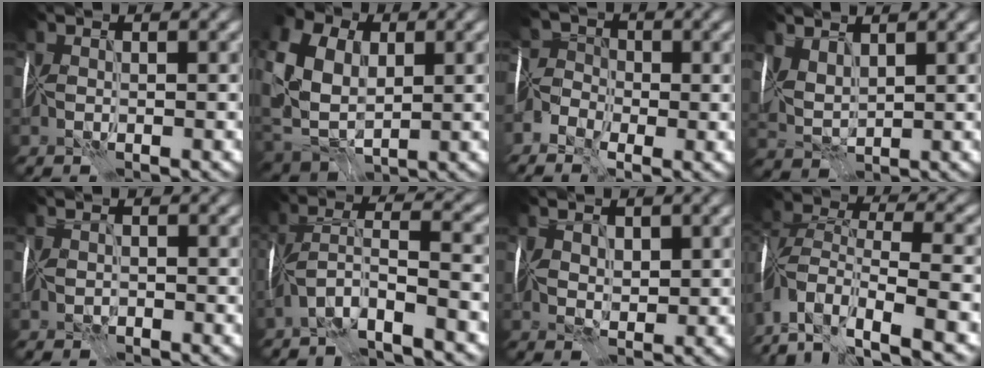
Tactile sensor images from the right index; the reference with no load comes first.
{"total": 10.4, "force": [1.6, 7.3, 7.1], "torque": [-0.166, 0.007, 0.023]}
{"total": 6.3, "force": [-3.2, 4.4, 3.1], "torque": [-0.043, -0.002, -0.061]}
{"total": 3.7, "force": [2.4, 1.8, 2.1], "torque": [-0.058, 0.009, 0.050]}
{"total": 0.6, "force": [0.0, 0.4, 0.4], "torque": [-0.011, 0.001, -0.001]}
{"total": 5.6, "force": [-3.4, 1.0, 4.4], "torque": [-0.083, 0.014, -0.074]}
{"total": 2.3, "force": [1.2, 1.4, 1.4], "torque": [-0.030, 0.001, 0.021]}
{"total": 12.3, "force": [-8.2, 5.8, 7.1], "torque": [-0.147, 0.000, -0.131]}